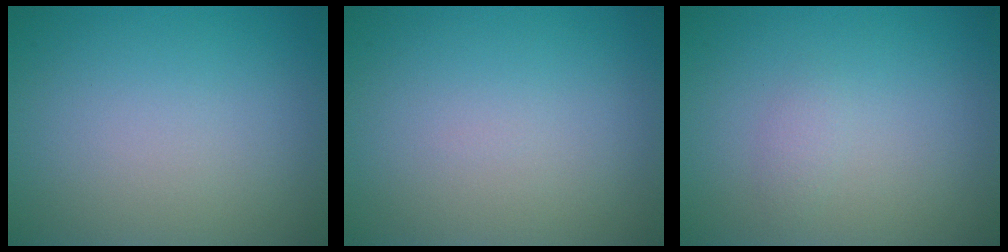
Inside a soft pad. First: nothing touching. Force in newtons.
{"total": 0.0}
{"total": 0.9, "press": 0.9, "slide": 0.0}